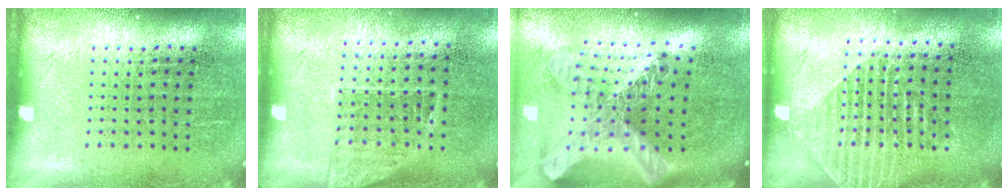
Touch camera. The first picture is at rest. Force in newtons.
{"total": 1.1, "press": 0.9, "slide": 0.7}
{"total": 3.0, "press": 2.1, "slide": 2.1}
{"total": 1.5, "press": 1.3, "slide": 0.8}